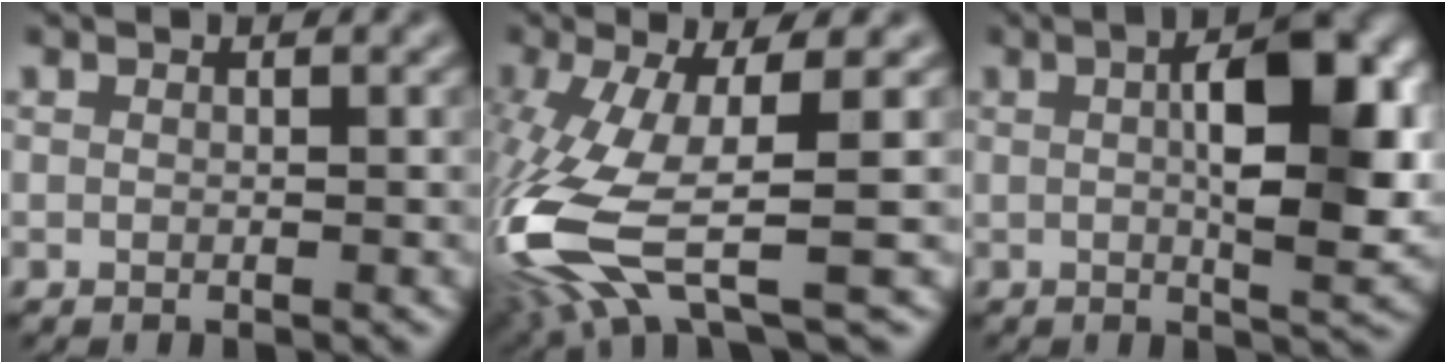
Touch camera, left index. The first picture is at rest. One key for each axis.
{"total": 12.3, "fx": -3.1, "fy": 3.8, "fz": 11.2, "tx": -0.269, "ty": -0.023, "tz": -0.046}
{"total": 8.8, "fx": 1.3, "fy": 2.6, "fz": 8.3, "tx": -0.115, "ty": 0.005, "tz": 0.018}